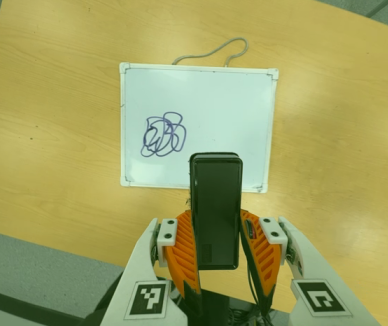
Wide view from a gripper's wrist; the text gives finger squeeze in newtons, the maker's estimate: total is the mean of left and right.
{"total": 4.5, "left": 3.3, "right": 5.7}